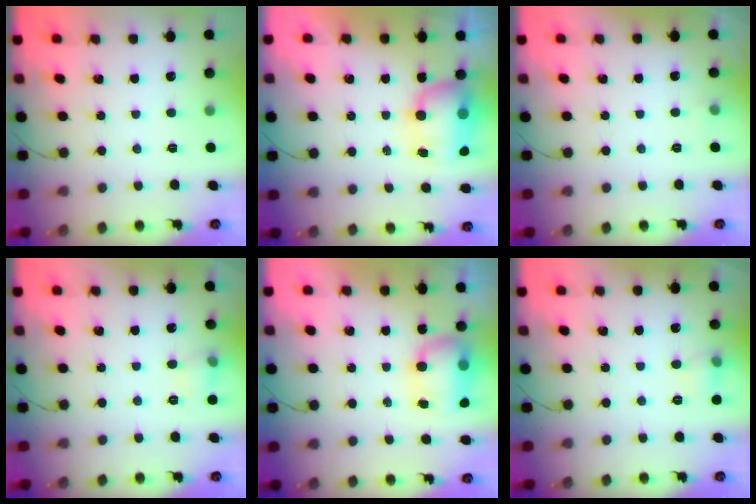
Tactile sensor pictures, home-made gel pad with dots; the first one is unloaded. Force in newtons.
{"total": 8.7, "press": 8.6, "slide": 1.6}
{"total": 2.8, "press": 2.5, "slide": 1.1}
{"total": 5.5, "press": 5.3, "slide": 1.6}
{"total": 8.5, "press": 8.1, "slide": 2.7}
{"total": 6.6, "press": 6.2, "slide": 2.1}